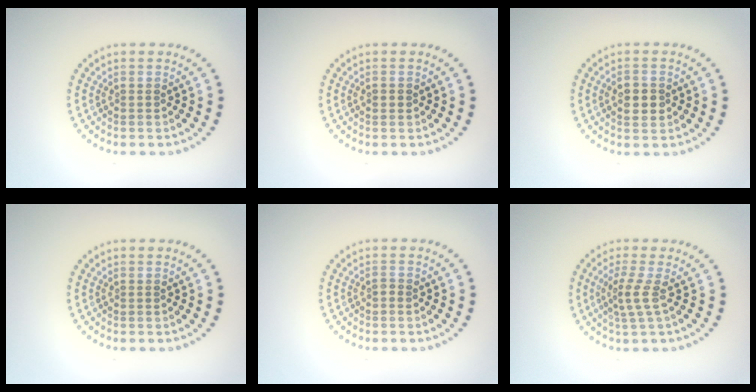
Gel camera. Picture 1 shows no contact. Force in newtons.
{"total": 1.0, "press": 1.0, "slide": 0.0}
{"total": 2.8, "press": 2.8, "slide": 0.0}
{"total": 0.0}
{"total": 0.5, "press": 0.4, "slide": 0.4}
{"total": 2.2, "press": 1.5, "slide": 1.6}